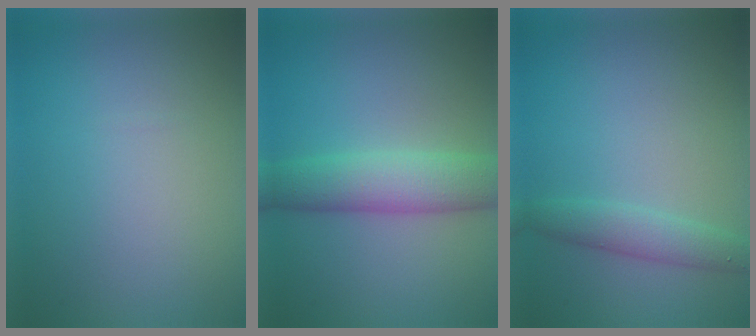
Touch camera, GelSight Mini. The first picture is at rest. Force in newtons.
{"total": 5.3, "press": 5.3, "slide": 0.2}
{"total": 2.4, "press": 2.4, "slide": 0.1}